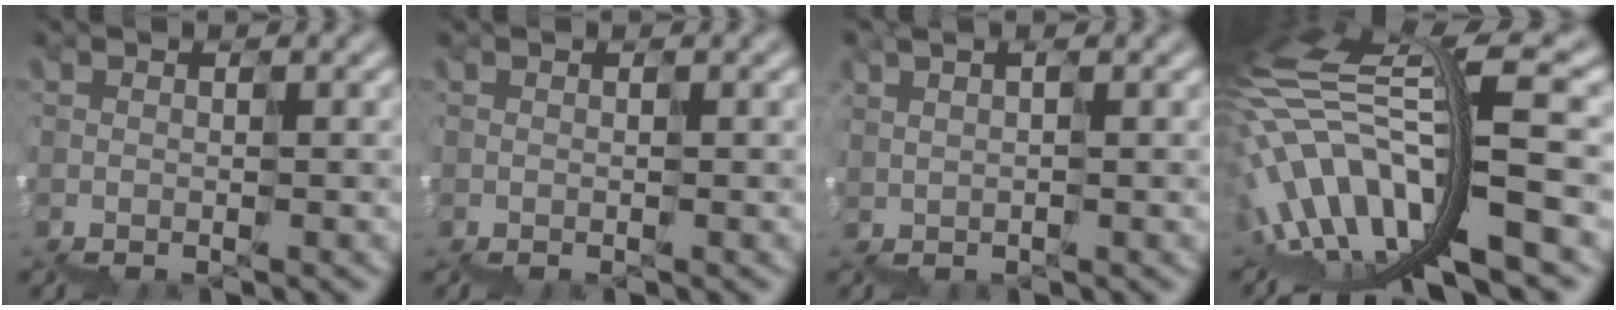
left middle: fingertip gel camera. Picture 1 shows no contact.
{"total": 0.0}
{"total": 1.9, "force": [0.8, 0.8, 1.5], "torque": [0.006, 0.015, 0.015]}
{"total": 11.0, "force": [-1.4, 2.7, 10.6], "torque": [-0.210, 0.043, -0.011]}